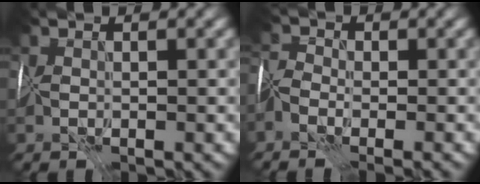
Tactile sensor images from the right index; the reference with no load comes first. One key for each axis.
{"total": 4.0, "fx": -2.8, "fy": 1.9, "fz": 2.2, "tx": -0.027, "ty": -0.006, "tz": -0.038}